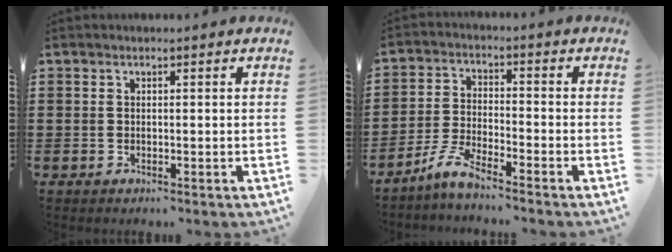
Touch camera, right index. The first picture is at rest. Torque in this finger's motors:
{"motor_torque": [-0.73, 0.74, 0.16, 0.03]}